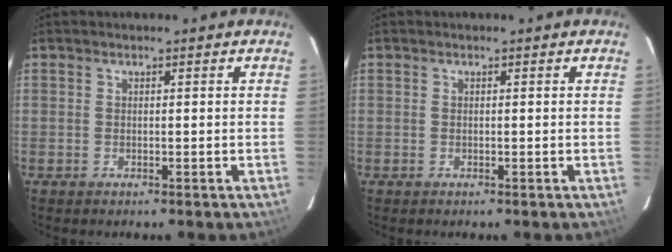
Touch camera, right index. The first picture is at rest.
{"total": 0.0}